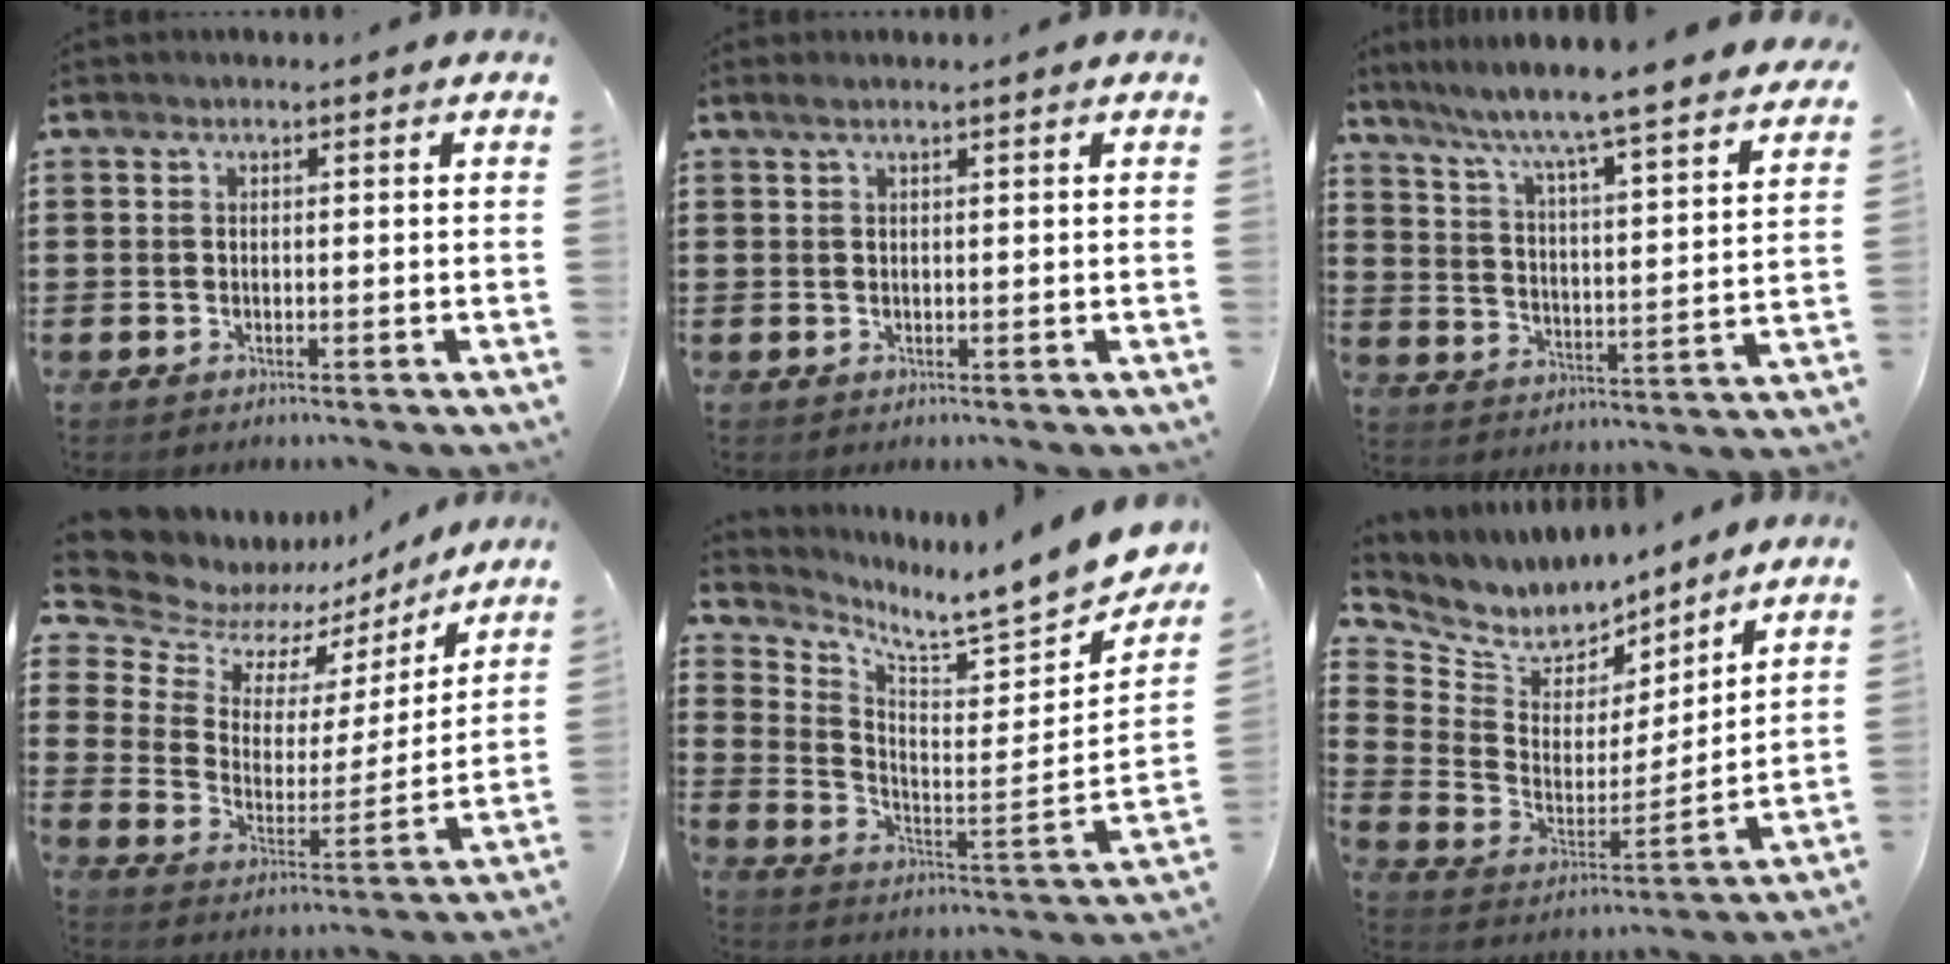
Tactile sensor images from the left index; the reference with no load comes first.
{"total": 0.7, "force": [0.5, 0.0, 0.5], "torque": [-0.011, 0.001, 0.009]}
{"total": 5.6, "force": [5.0, -1.1, 2.2], "torque": [-0.067, -0.055, 0.073]}
{"total": 9.2, "force": [7.8, 4.6, 1.7], "torque": [-0.067, -0.052, 0.137]}
{"total": 6.8, "force": [6.3, 0.4, 2.5], "torque": [-0.068, -0.064, 0.099]}
{"total": 6.7, "force": [5.8, 3.3, 0.2], "torque": [-0.050, -0.044, 0.104]}